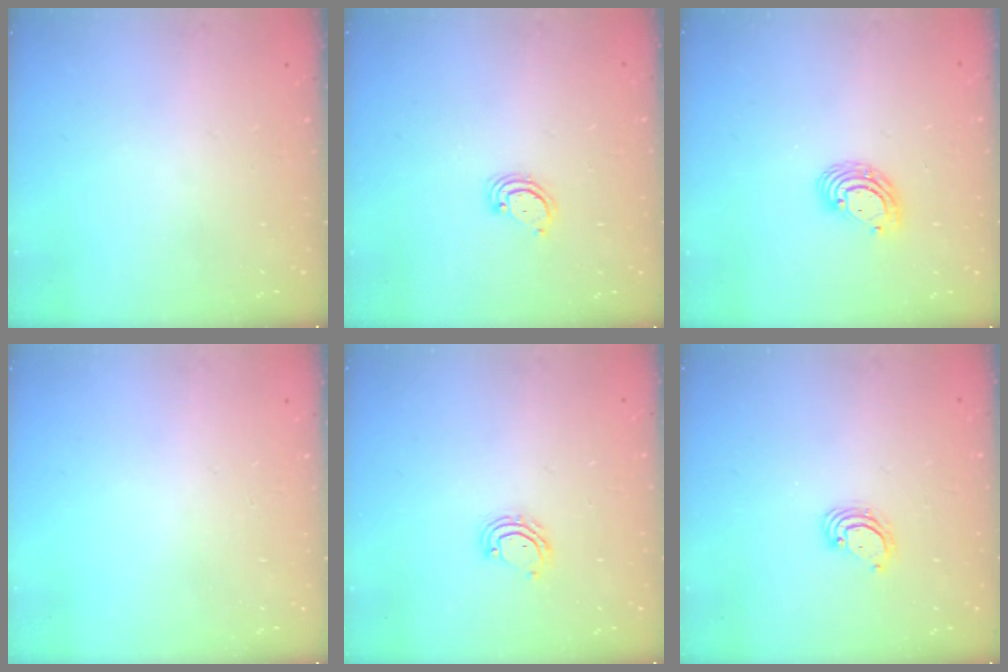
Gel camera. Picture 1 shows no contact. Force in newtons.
{"total": 2.9, "press": 2.9, "slide": 0.2}
{"total": 5.8, "press": 5.8, "slide": 0.4}
{"total": 0.0}
{"total": 5.0, "press": 4.9, "slide": 0.3}
{"total": 3.4, "press": 3.4, "slide": 0.2}